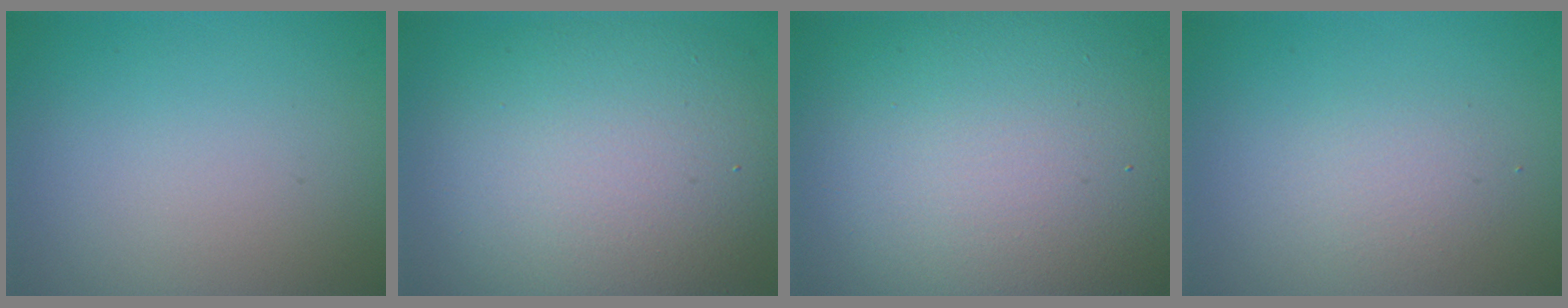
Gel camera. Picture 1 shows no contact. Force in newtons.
{"total": 10.6, "press": 10.5, "slide": 0.4}
{"total": 16.1, "press": 16.1, "slide": 0.6}
{"total": 1.7, "press": 1.6, "slide": 0.1}